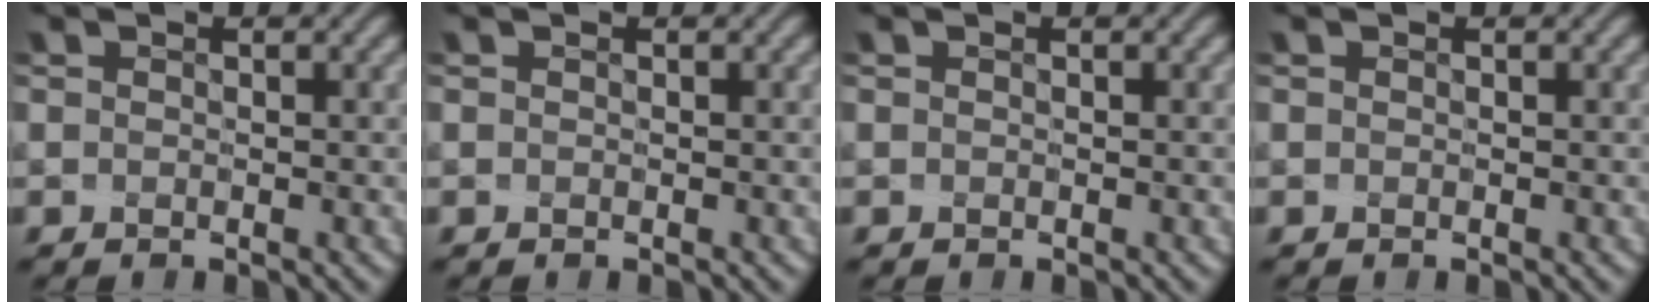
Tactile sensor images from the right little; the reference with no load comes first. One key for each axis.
{"total": 0.0}
{"total": 0.0}
{"total": 0.0}